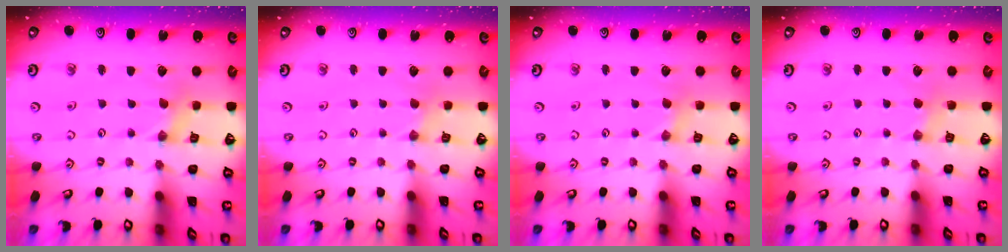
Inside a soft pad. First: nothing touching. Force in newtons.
{"total": 0.7, "press": 0.7, "slide": 0.1}
{"total": 1.6, "press": 1.5, "slide": 0.3}
{"total": 2.2, "press": 2.1, "slide": 0.4}